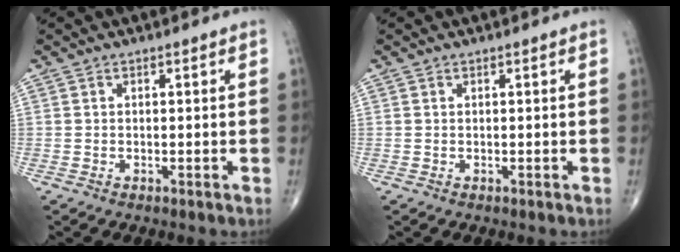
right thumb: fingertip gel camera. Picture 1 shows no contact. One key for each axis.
{"total": 0.0}